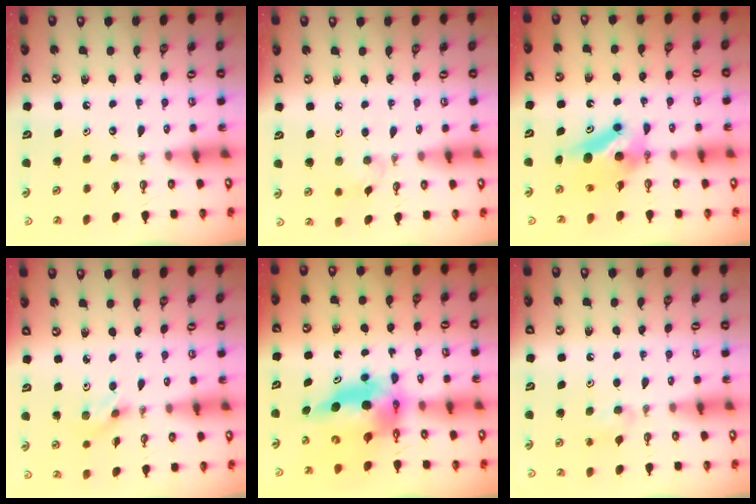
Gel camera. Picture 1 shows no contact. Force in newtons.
{"total": 6.6, "press": 6.6, "slide": 0.9}
{"total": 7.2, "press": 6.9, "slide": 2.0}
{"total": 2.0, "press": 1.9, "slide": 0.6}
{"total": 10.6, "press": 10.5, "slide": 1.0}
{"total": 8.9, "press": 4.7, "slide": 7.6}